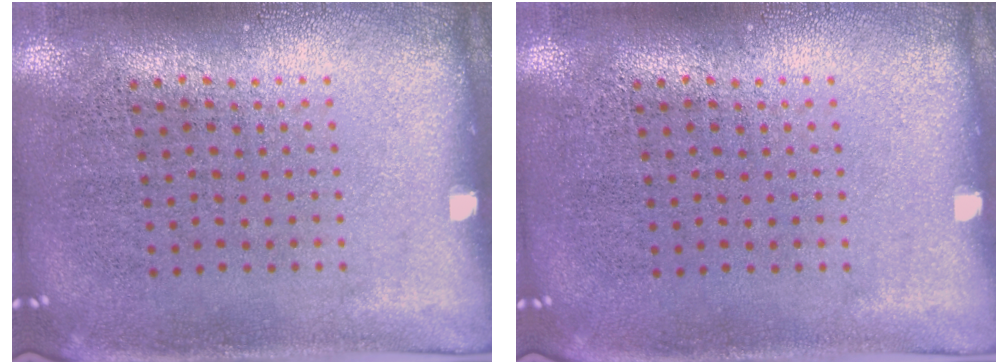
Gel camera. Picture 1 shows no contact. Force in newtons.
{"total": 0.0}